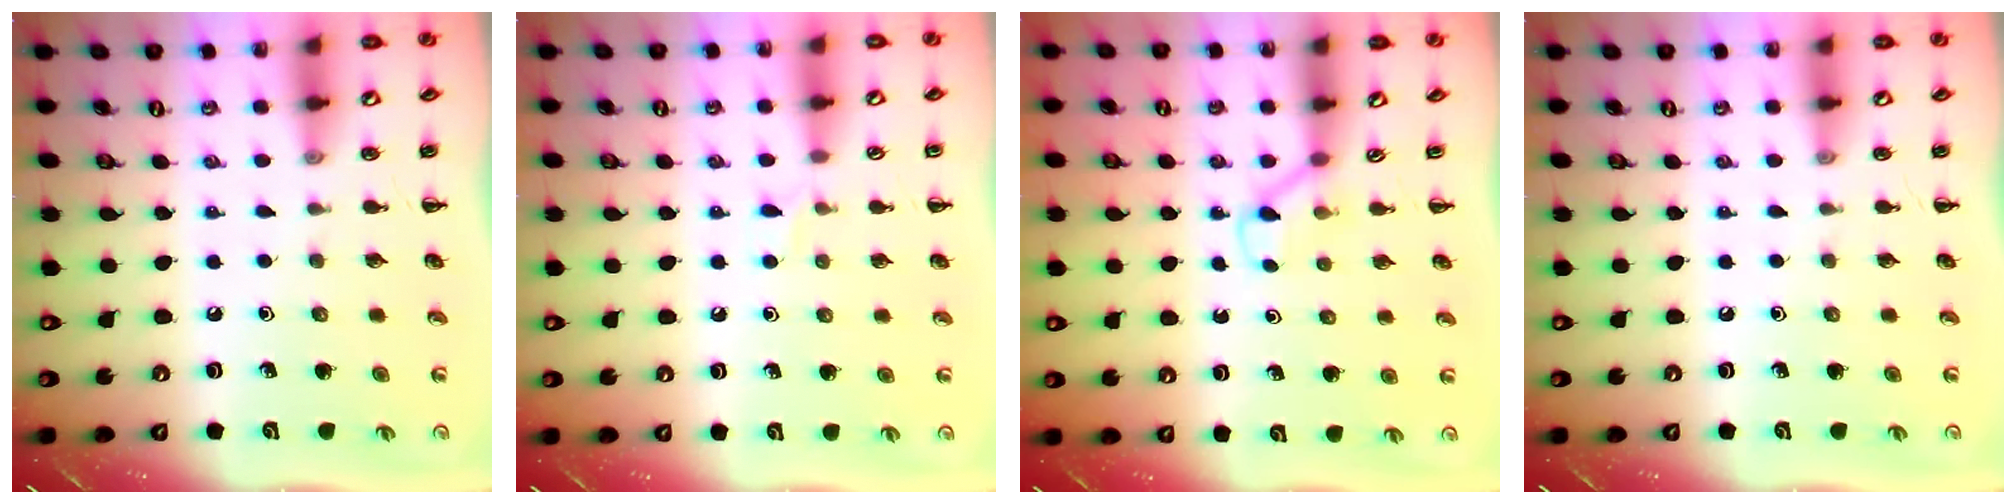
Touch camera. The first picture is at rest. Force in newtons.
{"total": 4.2, "press": 3.9, "slide": 1.5}
{"total": 2.5, "press": 2.3, "slide": 0.9}
{"total": 0.0}